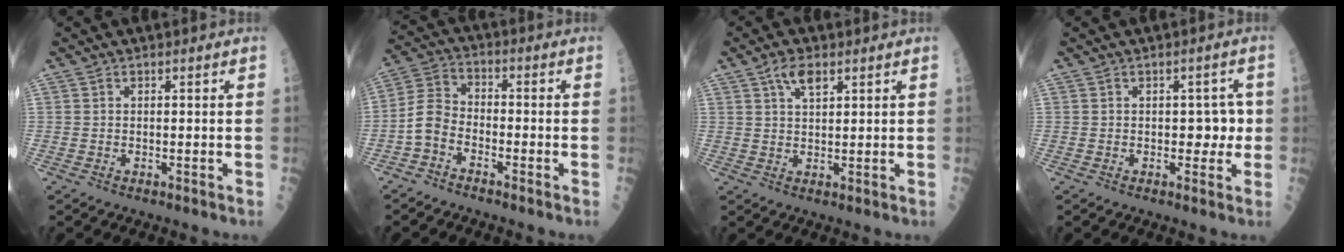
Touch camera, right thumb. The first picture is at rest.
{"total": 6.1, "force": [-3.0, 3.7, 3.8], "torque": [-0.072, 0.033, -0.074]}
{"total": 4.2, "force": [2.4, 1.8, 3.0], "torque": [-0.046, -0.004, 0.046]}
{"total": 3.7, "force": [-0.1, 2.5, 2.7], "torque": [-0.002, 0.005, -0.005]}